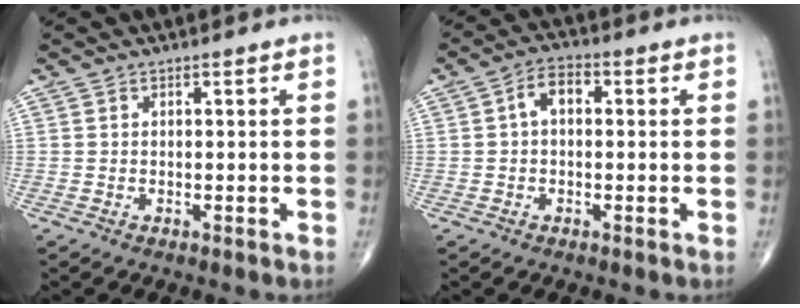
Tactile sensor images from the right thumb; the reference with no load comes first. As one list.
[{"total": 4.2, "force": [0.4, 2.6, 3.3], "torque": [-0.050, 0.017, 0.000]}]